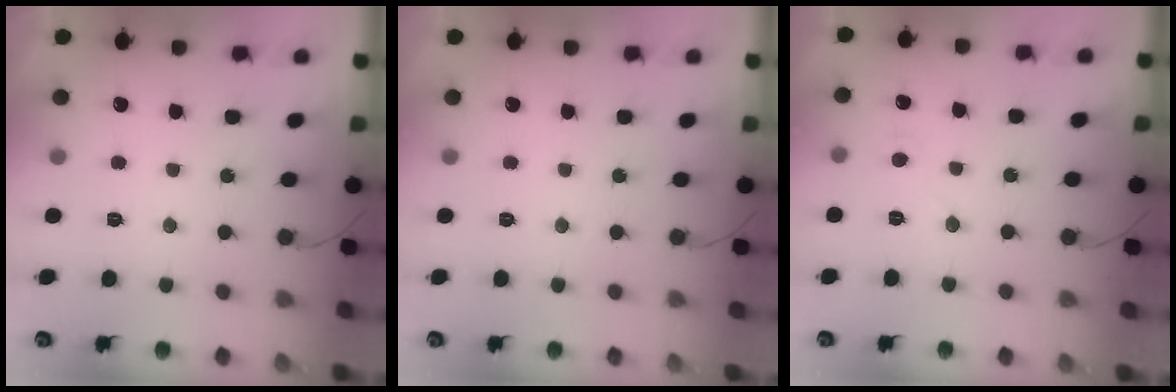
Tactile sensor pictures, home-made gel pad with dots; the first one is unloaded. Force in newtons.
{"total": 0.0}
{"total": 6.4, "press": 6.4, "slide": 0.5}